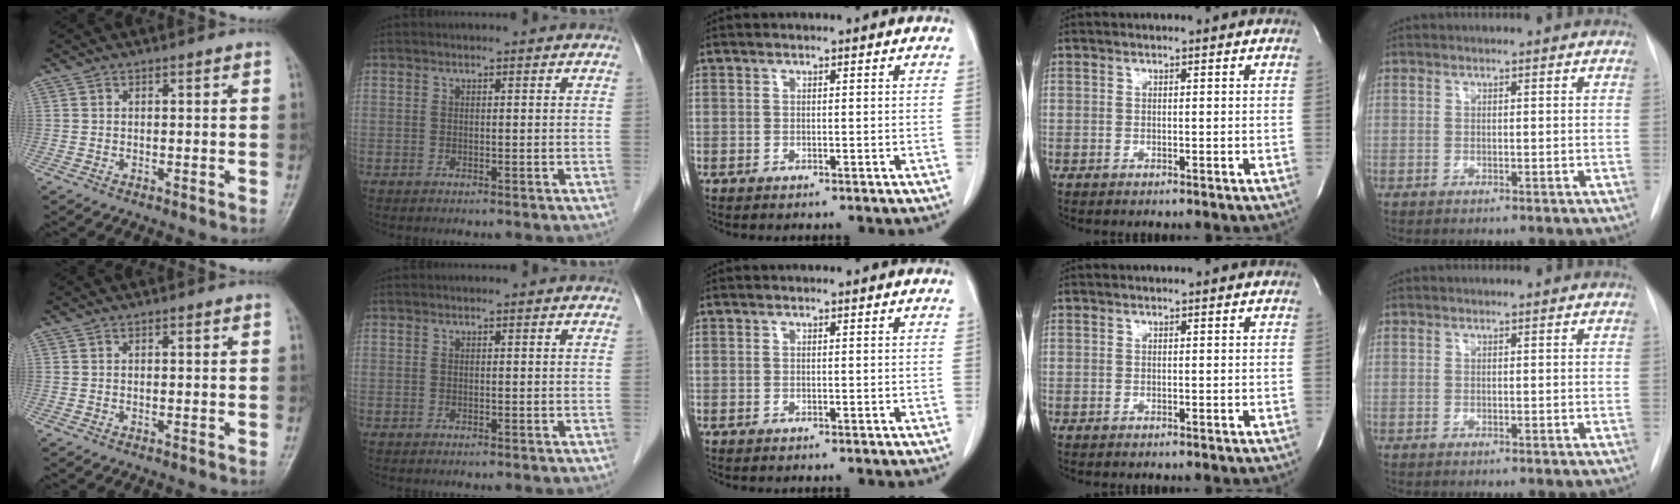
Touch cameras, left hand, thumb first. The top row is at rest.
{}